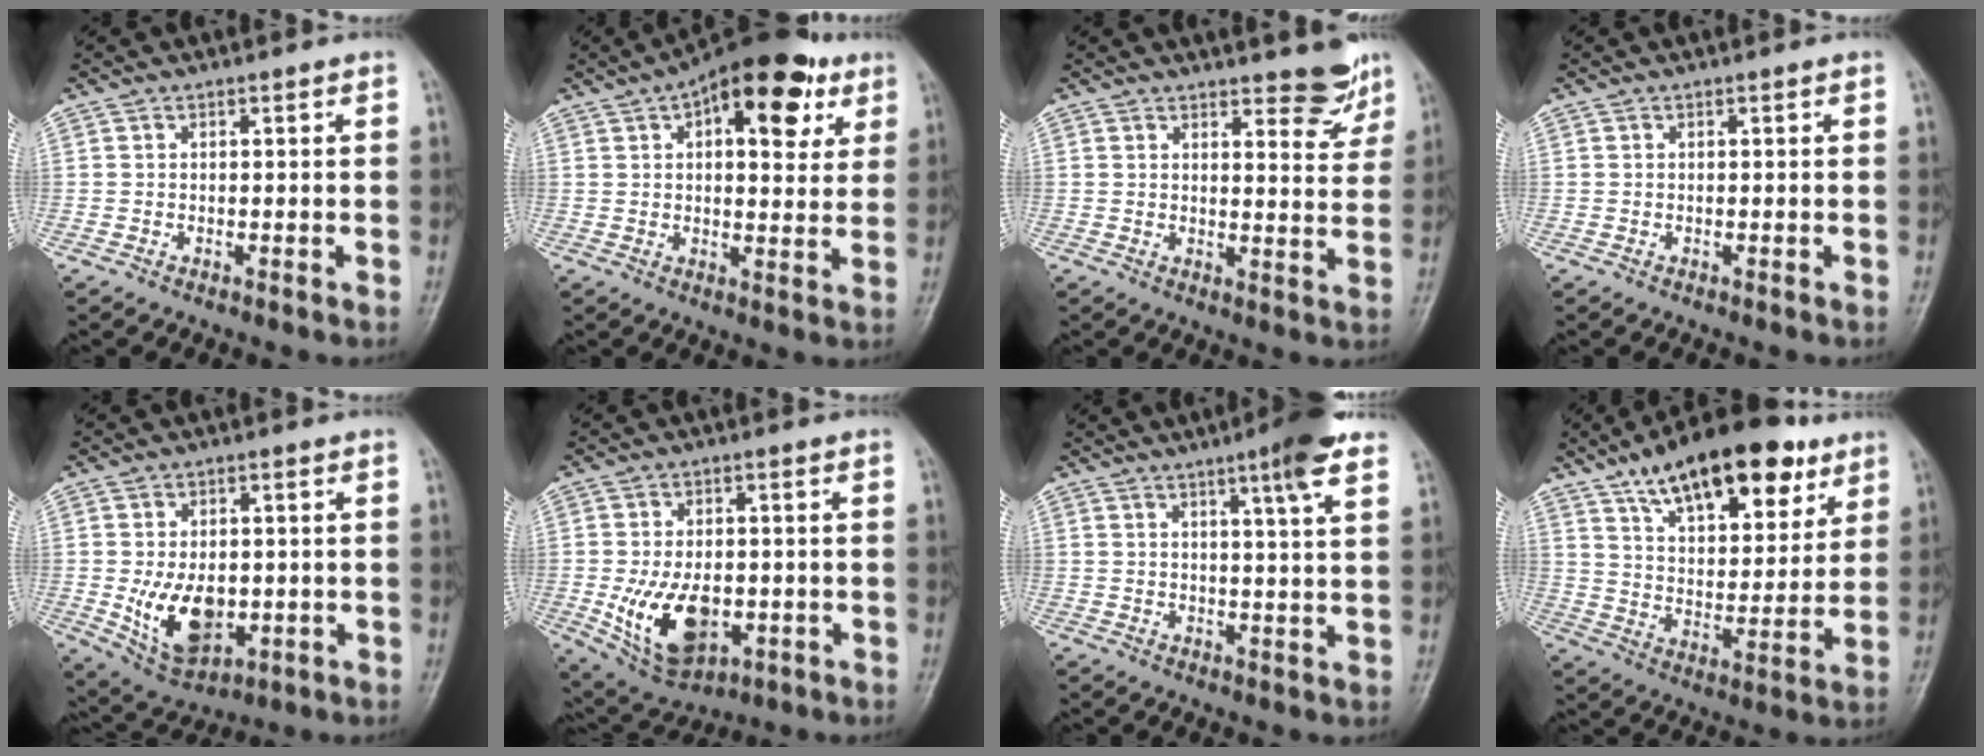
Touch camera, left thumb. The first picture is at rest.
{"total": 17.8, "force": [8.0, 8.4, 13.5], "torque": [-0.156, -0.006, 0.107]}
{"total": 6.8, "force": [5.4, 2.2, 3.5], "torque": [-0.020, -0.042, 0.065]}
{"total": 0.0}
{"total": 11.1, "force": [-1.4, 7.1, 8.4], "torque": [-0.121, -0.009, -0.004]}
{"total": 13.1, "force": [-2.8, 8.1, 10.0], "torque": [-0.159, -0.003, -0.029]}
{"total": 8.1, "force": [4.9, 0.6, 6.4], "torque": [-0.083, -0.018, 0.063]}
{"total": 22.0, "force": [13.4, 9.8, 14.5], "torque": [-0.194, -0.038, 0.219]}